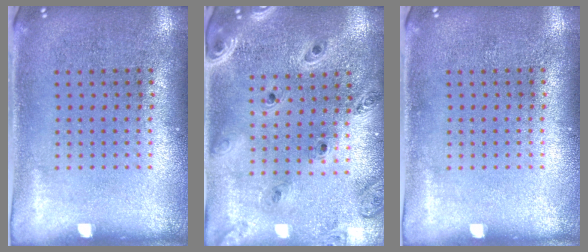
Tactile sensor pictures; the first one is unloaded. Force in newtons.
{"total": 1.3, "press": 1.3, "slide": 0.2}
{"total": 0.0}